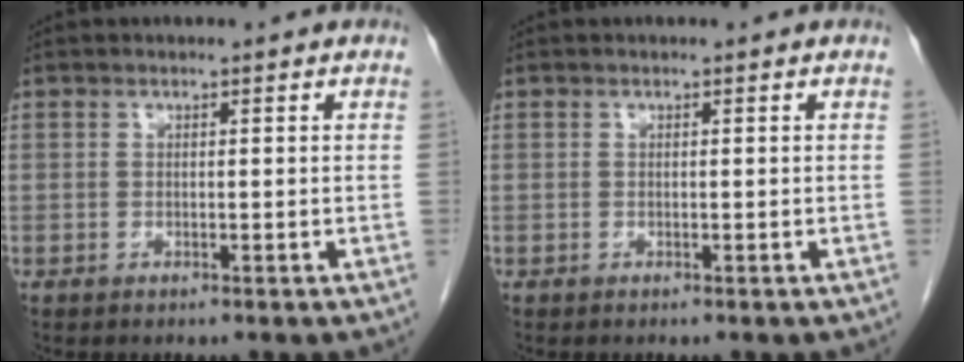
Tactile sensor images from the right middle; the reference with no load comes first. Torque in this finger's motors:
{"motor_torque": [0.26, -0.06, 0.03, 0.01]}